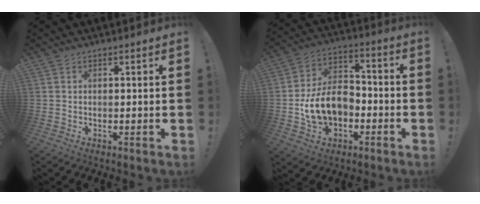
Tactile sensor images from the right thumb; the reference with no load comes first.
{"total": 14.7, "force": [-3.3, 11.1, 9.2], "torque": [-0.158, 0.022, -0.056]}